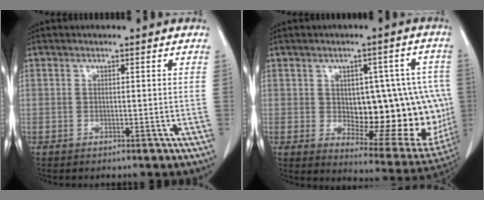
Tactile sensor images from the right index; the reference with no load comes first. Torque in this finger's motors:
{"motor_torque": [0.99, -0.47, 0.33, 0.06]}